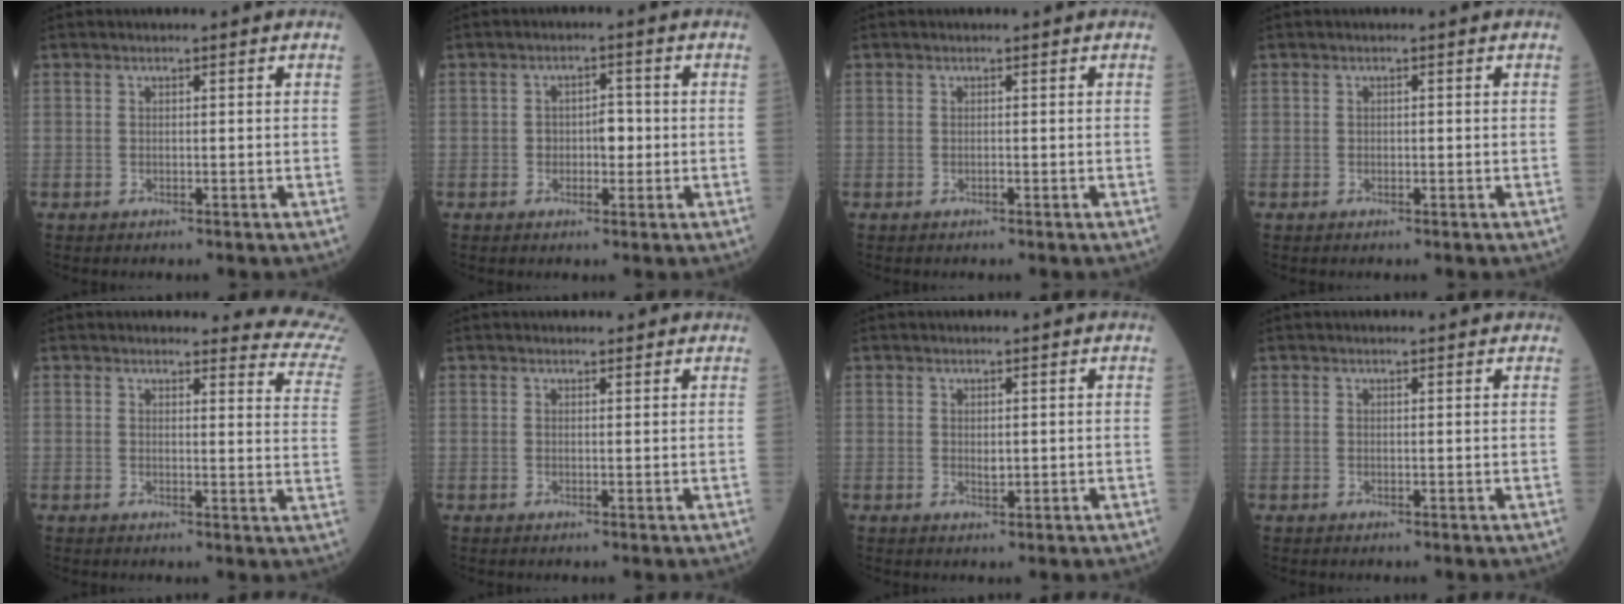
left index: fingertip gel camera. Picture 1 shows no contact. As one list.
[{"total": 2.9, "force": [-0.4, 1.8, 2.3], "torque": [-0.031, 0.007, -0.005]}, {"total": 0.0}, {"total": 0.0}, {"total": 12.3, "force": [12.2, 1.1, 1.1], "torque": [0.024, -0.093, 0.091]}, {"total": 2.3, "force": [2.0, 0.9, 0.6], "torque": [-0.008, 0.008, 0.022]}, {"total": 1.1, "force": [0.4, 0.6, 0.9], "torque": [-0.017, -0.006, 0.009]}, {"total": 1.8, "force": [1.6, 0.5, 0.5], "torque": [-0.011, 0.007, 0.014]}]